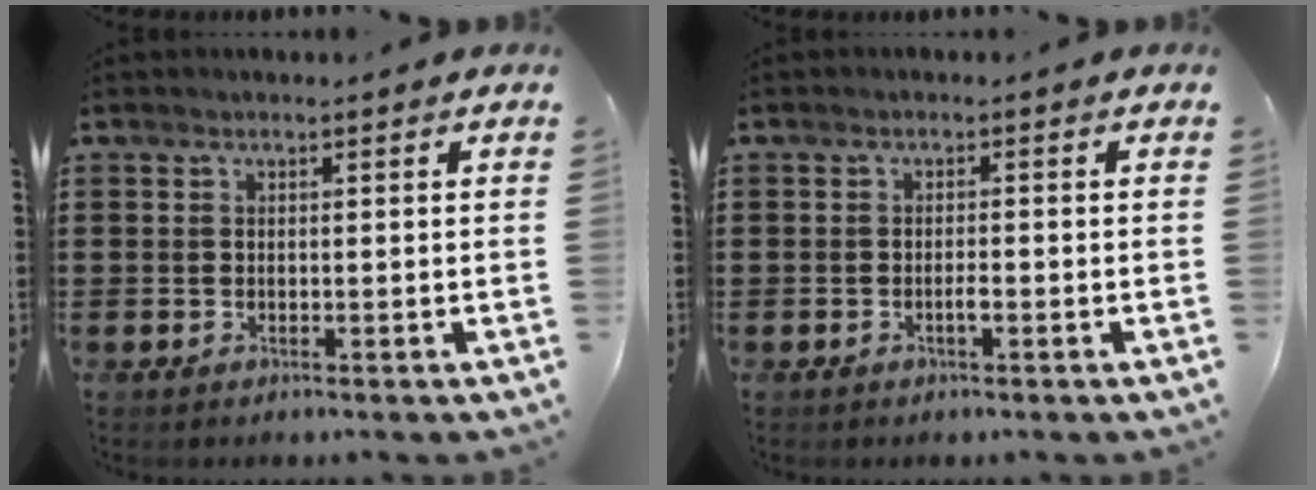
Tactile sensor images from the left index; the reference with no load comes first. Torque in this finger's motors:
{"motor_torque": [0.01, 0.00, 0.03, 0.02]}